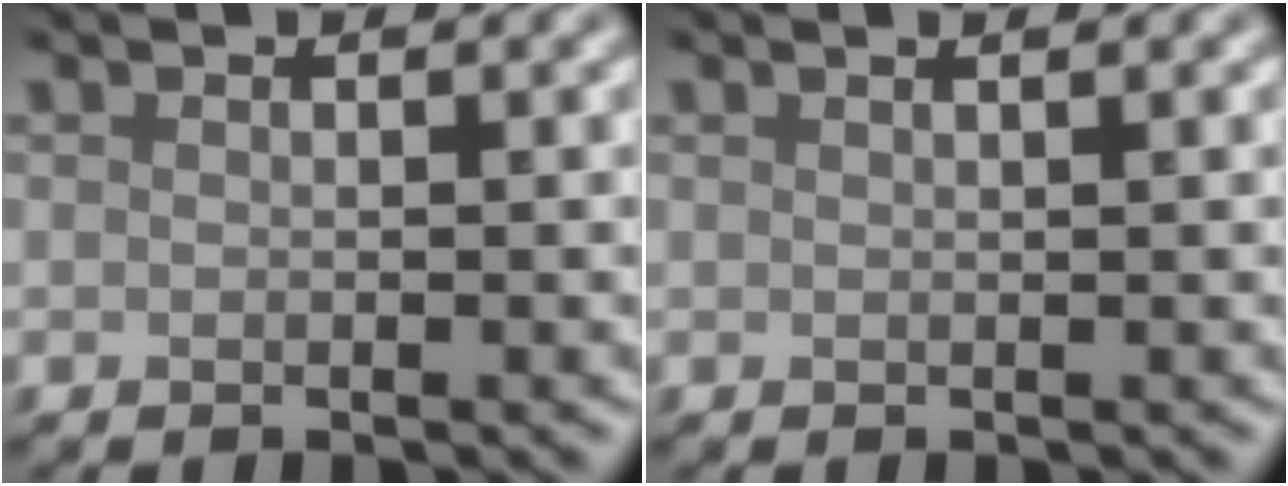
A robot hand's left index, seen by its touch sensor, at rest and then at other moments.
{"total": 1.5, "force": [0.9, 0.7, 1.0], "torque": [-0.002, -0.002, -0.004]}